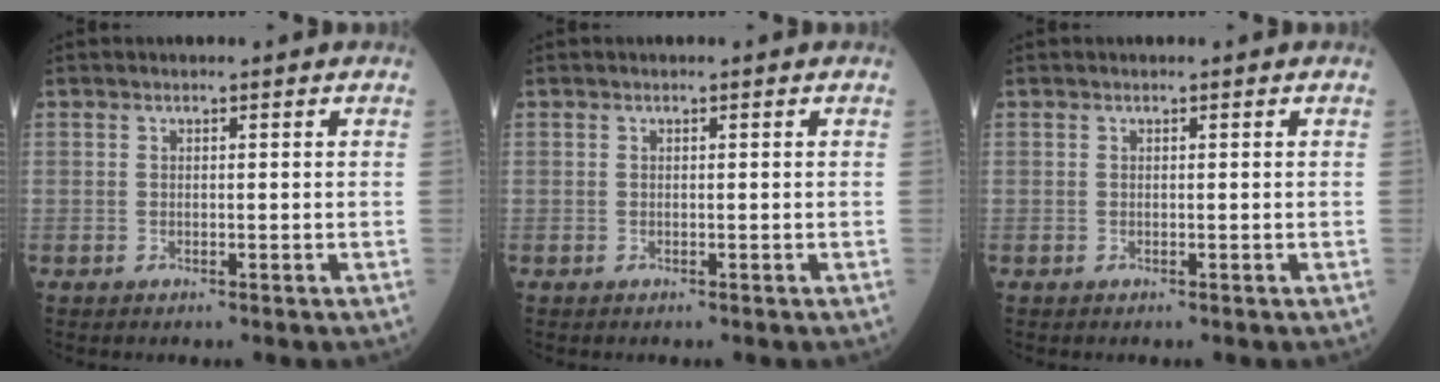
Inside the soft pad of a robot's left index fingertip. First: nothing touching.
{"total": 0.0}
{"total": 0.0}